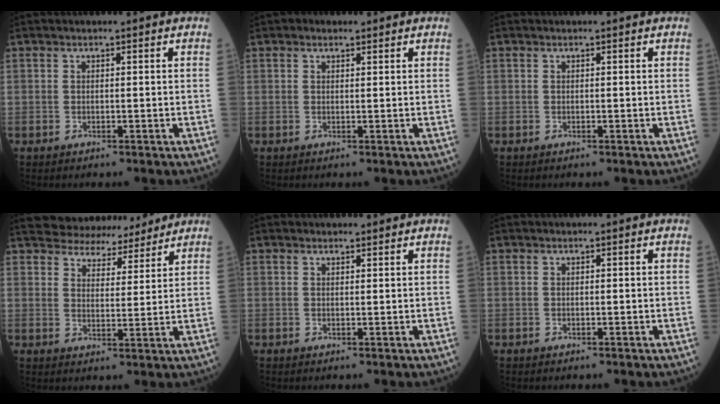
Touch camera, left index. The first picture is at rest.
{"total": 0.7, "force": [0.3, 0.6, 0.3], "torque": [-0.007, -0.002, 0.000]}
{"total": 0.0}
{"total": 11.4, "force": [10.6, 3.8, 2.2], "torque": [-0.020, 0.013, 0.146]}
{"total": 0.8, "force": [0.7, 0.3, 0.0], "torque": [-0.007, -0.001, 0.012]}
{"total": 0.0}